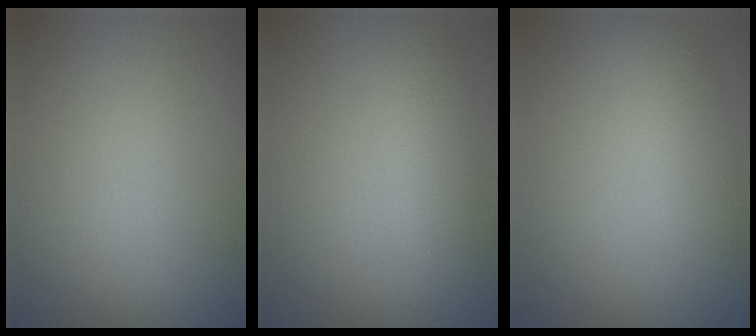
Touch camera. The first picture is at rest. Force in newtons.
{"total": 2.4, "press": 2.4, "slide": 0.2}
{"total": 2.8, "press": 2.8, "slide": 0.1}